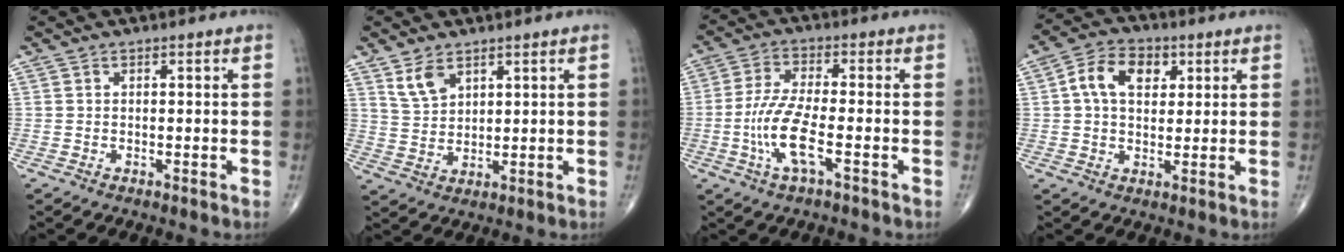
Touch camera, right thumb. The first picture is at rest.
{"total": 4.9, "force": [3.2, 2.7, 2.7], "torque": [-0.043, -0.018, 0.070]}
{"total": 9.4, "force": [-2.8, 2.4, 8.6], "torque": [-0.194, 0.013, -0.057]}
{"total": 9.3, "force": [2.5, 6.3, 6.4], "torque": [-0.094, 0.009, 0.037]}